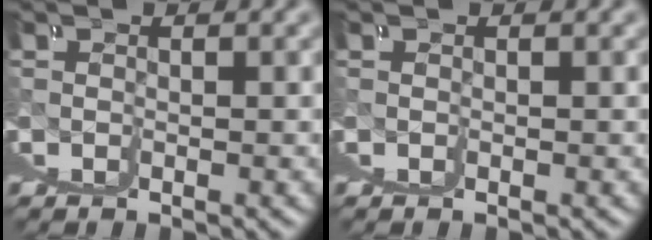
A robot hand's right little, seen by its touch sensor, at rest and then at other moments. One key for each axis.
{"total": 0.0}